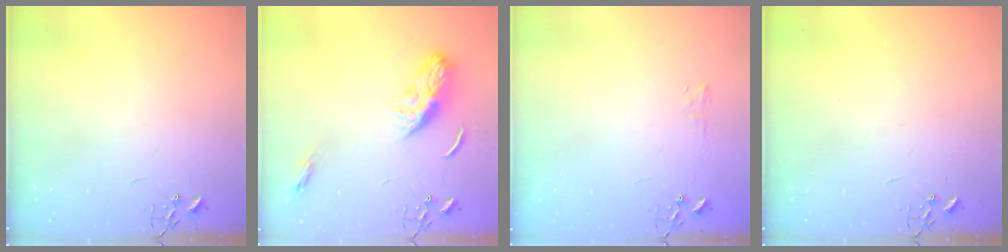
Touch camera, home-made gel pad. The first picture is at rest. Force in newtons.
{"total": 10.9, "press": 10.9, "slide": 0.2}
{"total": 4.1, "press": 4.0, "slide": 0.6}
{"total": 0.0}